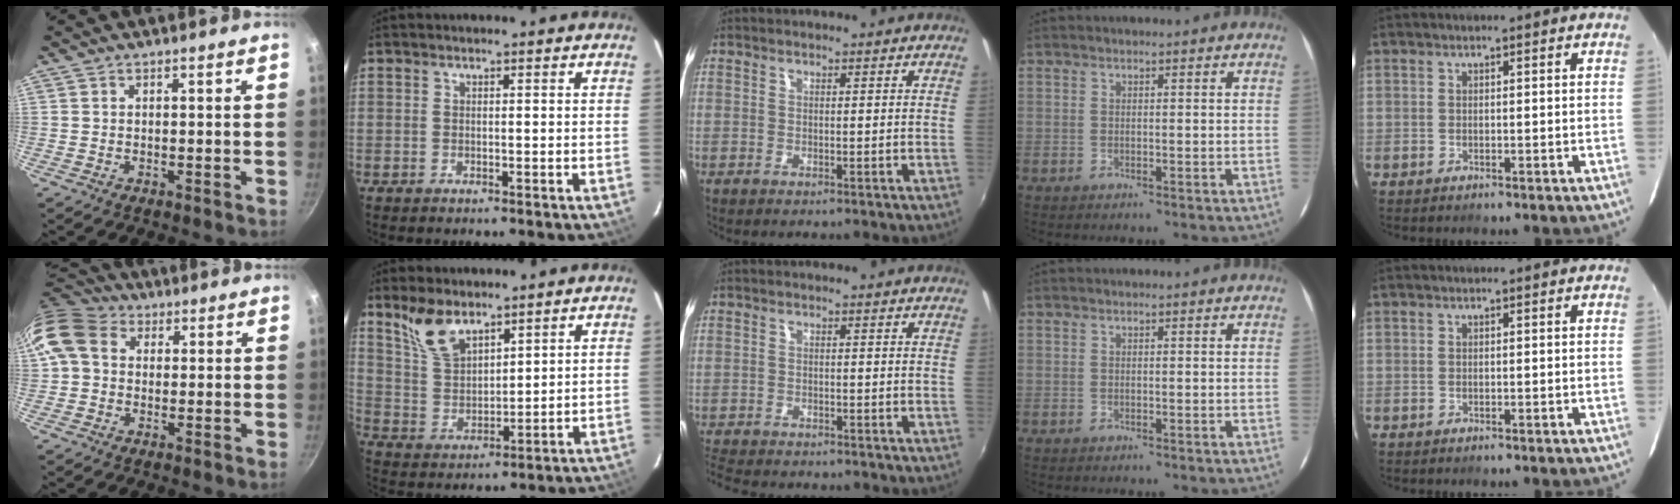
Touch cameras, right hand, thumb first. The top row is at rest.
{"thumb": {"total": 10.6, "force": [2.2, 8.6, 5.8], "torque": [-0.096, 0.018, 0.023]}, "index": {"total": 8.8, "force": [6.5, 3.8, 4.6], "torque": [-0.088, 0.007, 0.139]}, "middle": {"total": 7.0, "force": [-6.5, 1.4, 2.2], "torque": [-0.069, -0.023, -0.113]}}